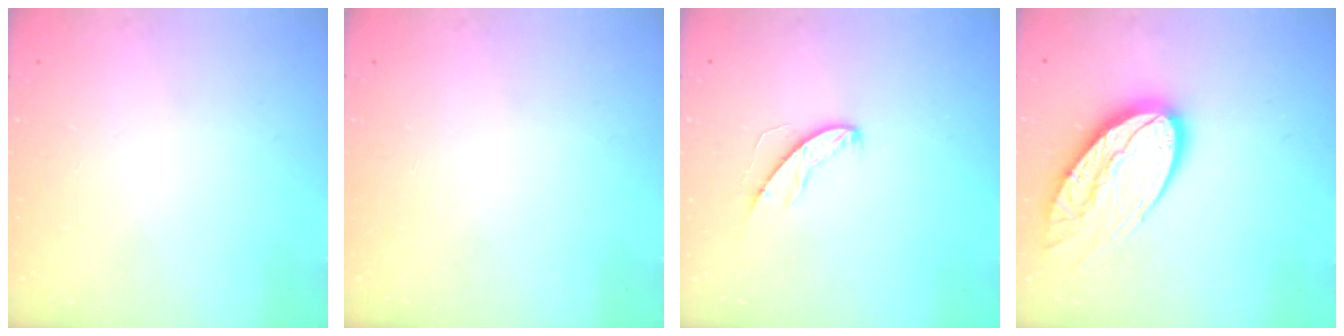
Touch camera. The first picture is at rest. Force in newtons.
{"total": 0.0}
{"total": 5.8, "press": 5.8, "slide": 0.4}
{"total": 17.6, "press": 17.5, "slide": 1.3}